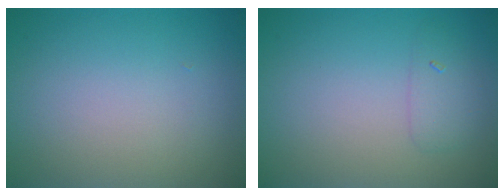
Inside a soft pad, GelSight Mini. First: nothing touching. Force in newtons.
{"total": 1.5, "press": 1.5, "slide": 0.0}